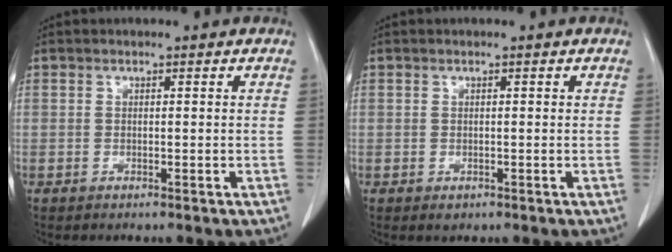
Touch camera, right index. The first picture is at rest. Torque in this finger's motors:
{"motor_torque": [-0.05, -0.01, -0.01, -0.03]}